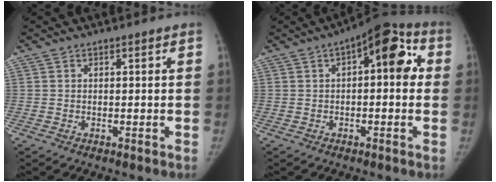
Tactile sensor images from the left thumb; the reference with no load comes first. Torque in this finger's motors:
{"motor_torque": [0.32, 0.18, 1.30, 0.27, 0.23]}